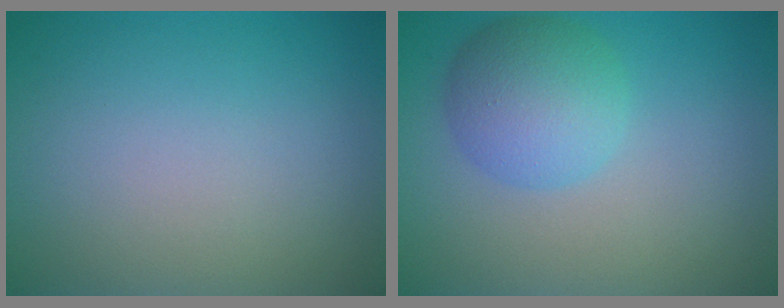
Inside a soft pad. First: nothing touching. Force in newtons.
{"total": 4.9, "press": 4.9, "slide": 0.1}